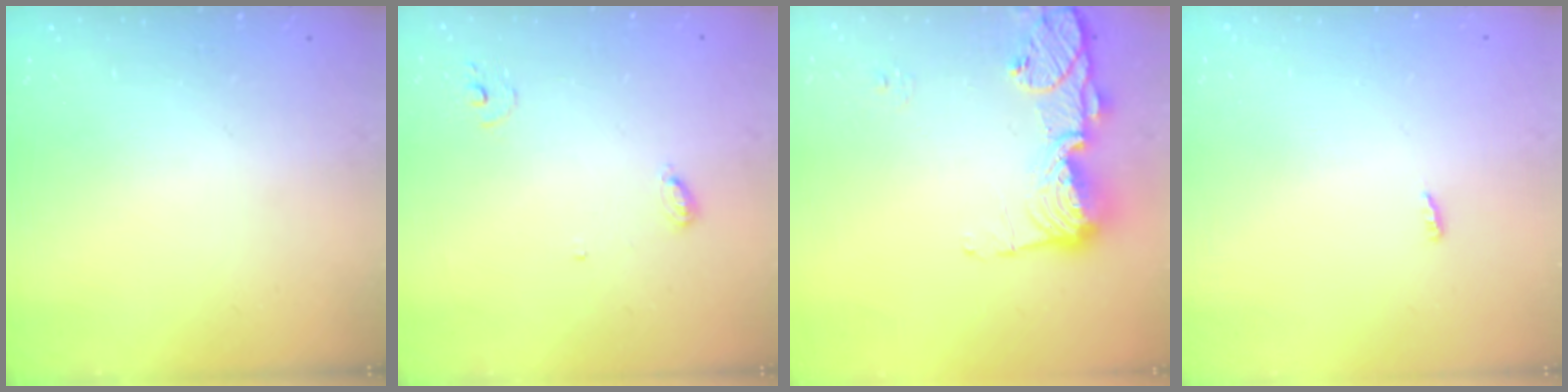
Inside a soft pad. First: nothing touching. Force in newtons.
{"total": 4.7, "press": 4.7, "slide": 0.5}
{"total": 14.2, "press": 14.2, "slide": 1.5}
{"total": 2.8, "press": 2.7, "slide": 0.8}